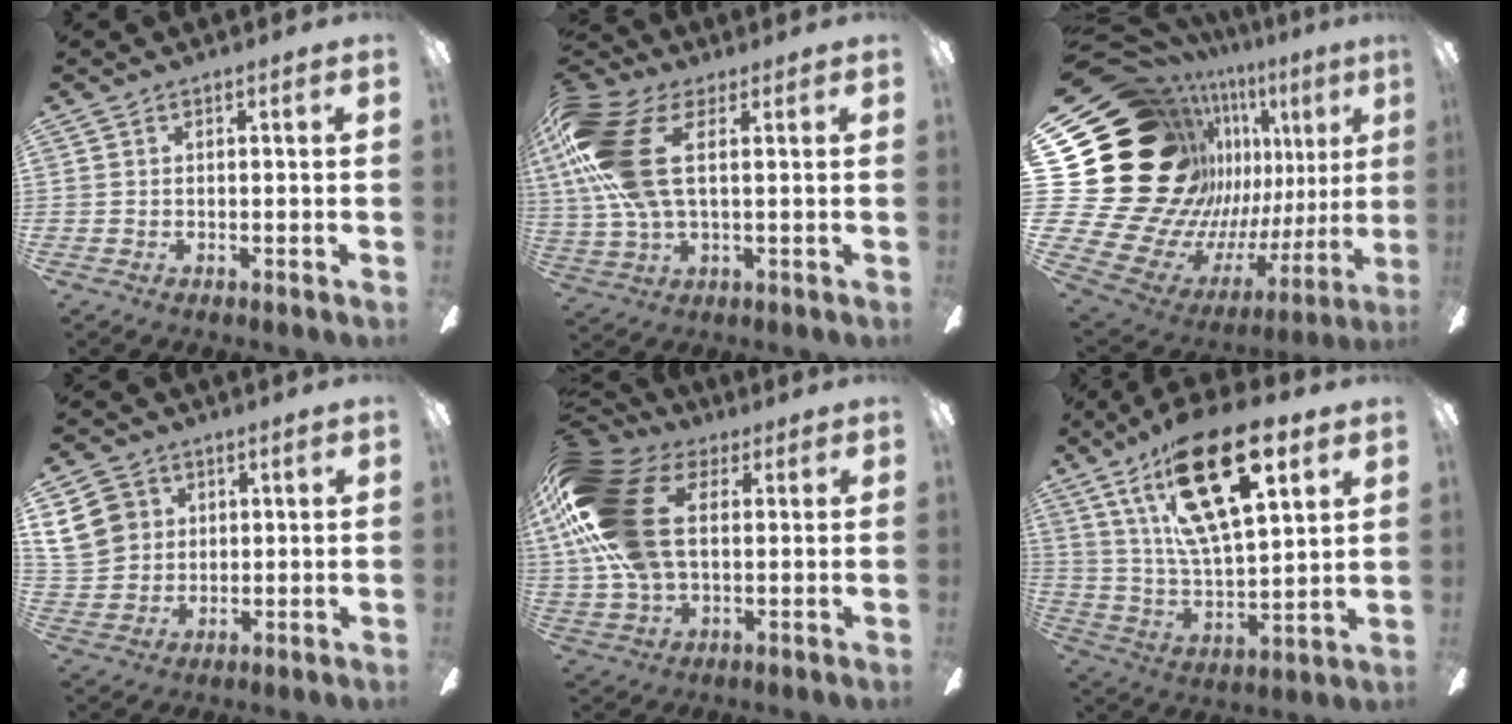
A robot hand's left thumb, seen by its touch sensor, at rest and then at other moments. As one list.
[{"total": 18.3, "force": [4.6, 9.2, 15.1], "torque": [-0.333, -0.001, 0.079]}, {"total": 31.5, "force": [8.3, 23.3, 19.5], "torque": [-0.334, -0.123, 0.246]}, {"total": 9.8, "force": [3.7, 8.5, 3.4], "torque": [-0.072, 0.003, 0.078]}, {"total": 23.1, "force": [5.2, 14.4, 17.3], "torque": [-0.376, 0.004, 0.091]}, {"total": 26.0, "force": [14.6, 10.5, 18.8], "torque": [-0.317, -0.072, 0.247]}]